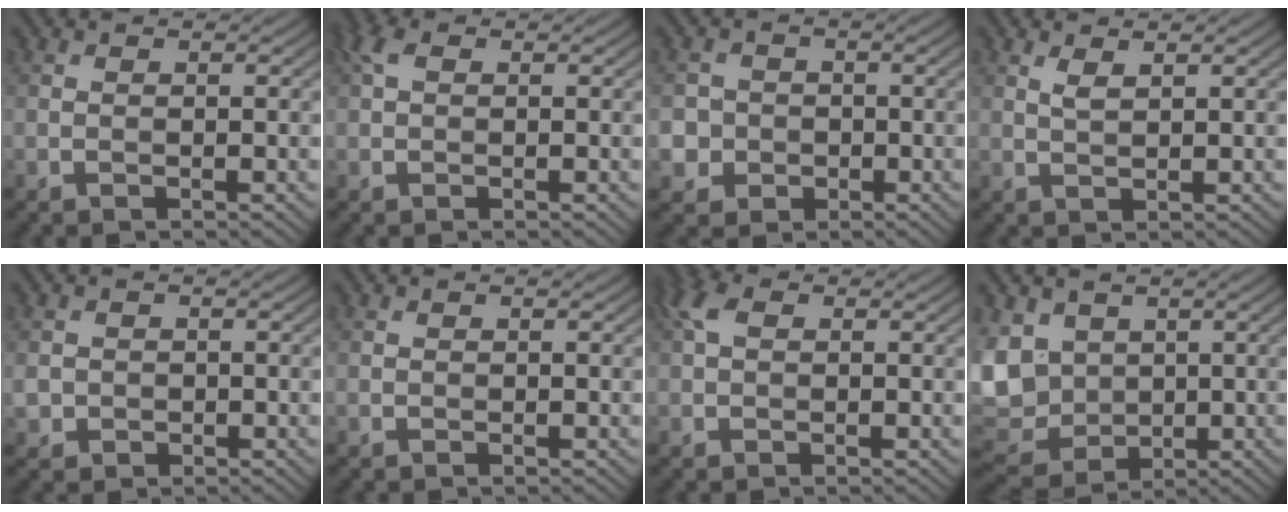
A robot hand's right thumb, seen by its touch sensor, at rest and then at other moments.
{"total": 2.4, "force": [0.8, 1.4, 1.7], "torque": [-0.043, 0.008, 0.011]}
{"total": 4.1, "force": [-1.0, 3.9, 0.7], "torque": [-0.017, 0.005, -0.035]}
{"total": 1.6, "force": [1.1, 0.3, 1.2], "torque": [-0.033, 0.002, 0.023]}
{"total": 2.0, "force": [-0.4, 1.9, 0.5], "torque": [-0.017, -0.010, -0.009]}
{"total": 0.0}
{"total": 3.3, "force": [1.0, 2.1, 2.4], "torque": [-0.059, 0.011, 0.012]}
{"total": 9.7, "force": [1.7, 7.7, 5.6], "torque": [-0.177, -0.003, 0.026]}